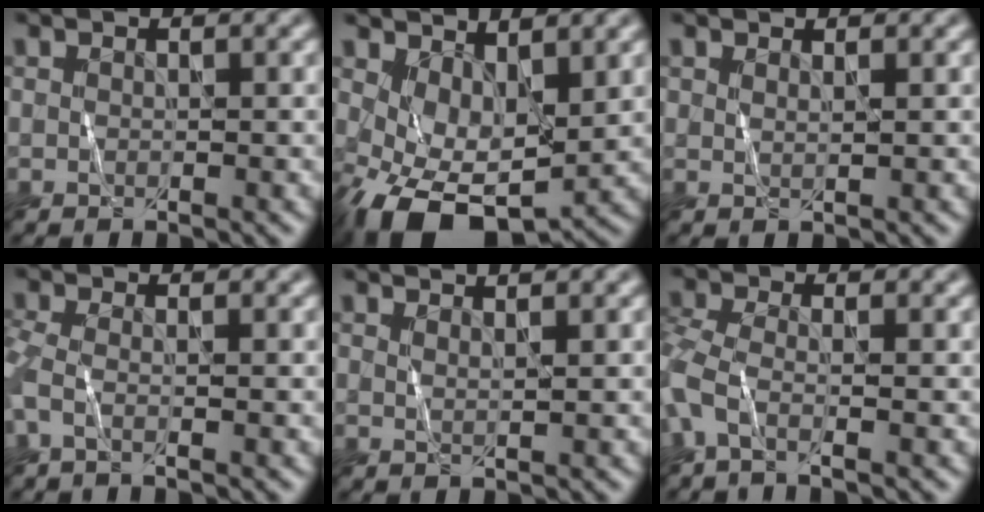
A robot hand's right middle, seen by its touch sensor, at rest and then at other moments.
{"total": 7.1, "force": [-0.5, 4.1, 5.8], "torque": [-0.117, -0.017, 0.000]}
{"total": 0.6, "force": [0.5, 0.2, 0.3], "torque": [-0.004, -0.002, 0.011]}
{"total": 2.2, "force": [-0.5, 0.7, 2.0], "torque": [-0.046, -0.009, -0.023]}
{"total": 2.5, "force": [1.8, 0.7, 1.5], "torque": [-0.006, 0.006, 0.005]}
{"total": 3.2, "force": [-1.4, 1.0, 2.7], "torque": [-0.072, -0.011, -0.041]}